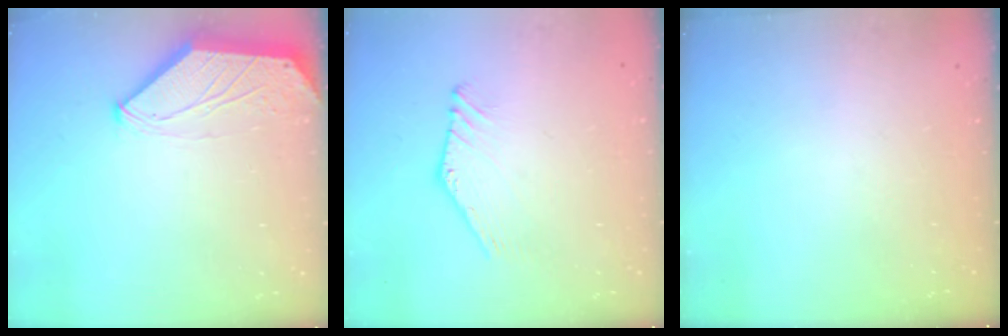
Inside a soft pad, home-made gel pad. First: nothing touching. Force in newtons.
{"total": 2.0, "press": 2.0, "slide": 0.0}
{"total": 0.0}